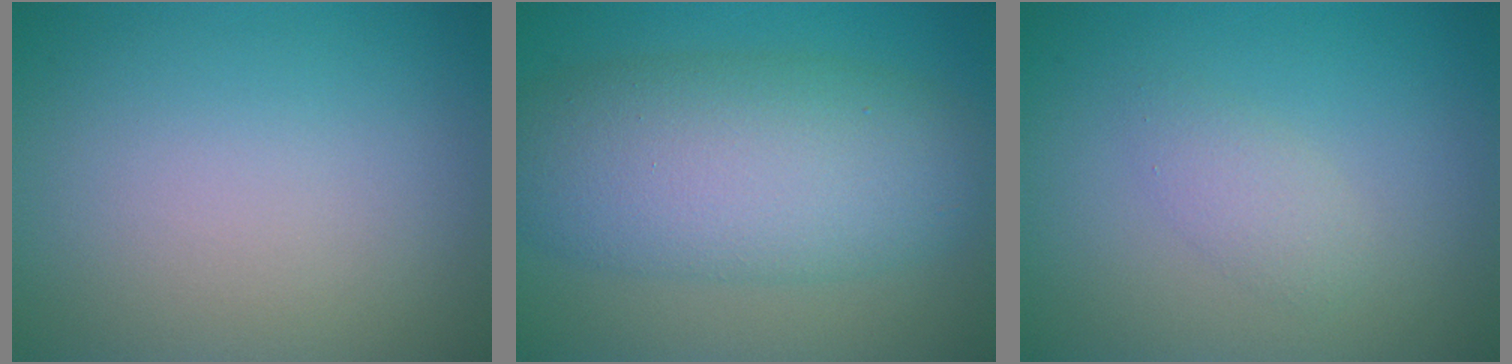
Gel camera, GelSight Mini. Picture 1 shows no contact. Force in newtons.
{"total": 9.3, "press": 9.3, "slide": 0.1}
{"total": 1.6, "press": 1.6, "slide": 0.1}